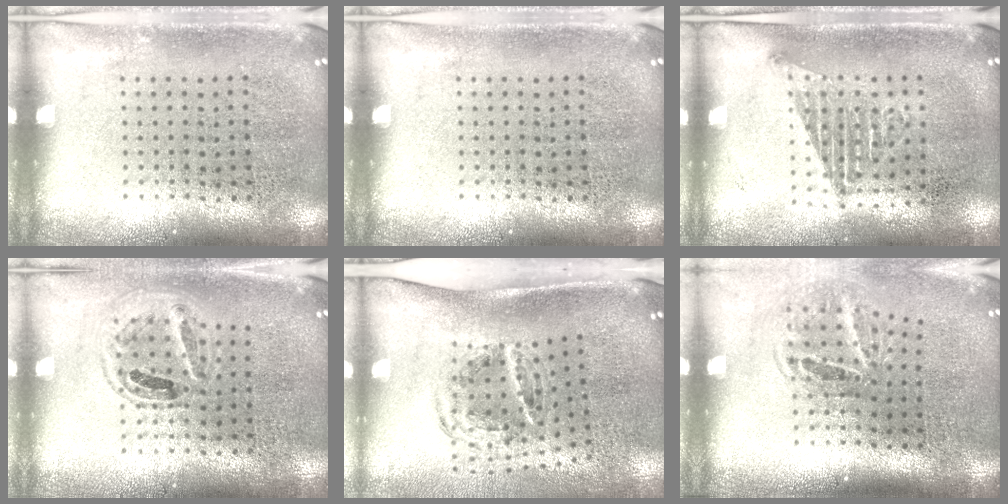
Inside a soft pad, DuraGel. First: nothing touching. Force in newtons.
{"total": 0.0}
{"total": 1.2, "press": 1.0, "slide": 0.6}
{"total": 0.9, "press": 0.8, "slide": 0.3}
{"total": 1.2, "press": 1.0, "slide": 0.6}
{"total": 1.8, "press": 1.2, "slide": 1.4}